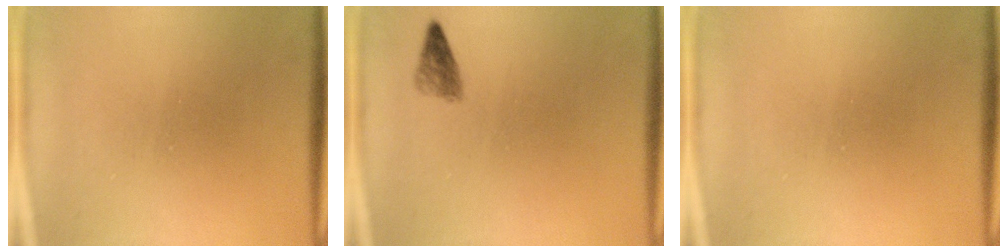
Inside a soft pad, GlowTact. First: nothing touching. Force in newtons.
{"total": 1.7}
{"total": 0.0}